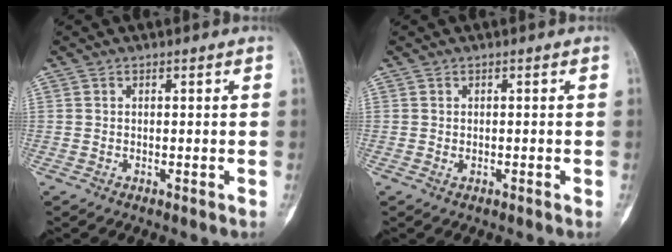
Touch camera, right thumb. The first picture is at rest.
{"total": 0.5, "force": [-0.1, 0.3, 0.5], "torque": [-0.009, -0.001, 0.002]}